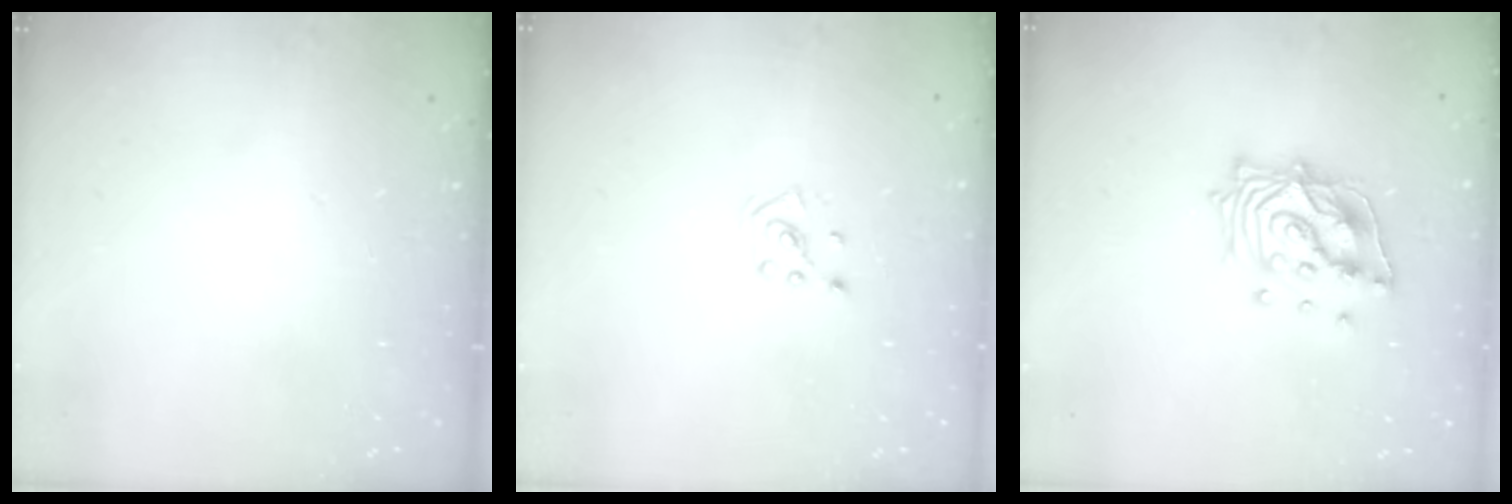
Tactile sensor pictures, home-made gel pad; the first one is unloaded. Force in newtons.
{"total": 2.2, "press": 2.2, "slide": 0.3}
{"total": 12.7, "press": 12.6, "slide": 1.3}